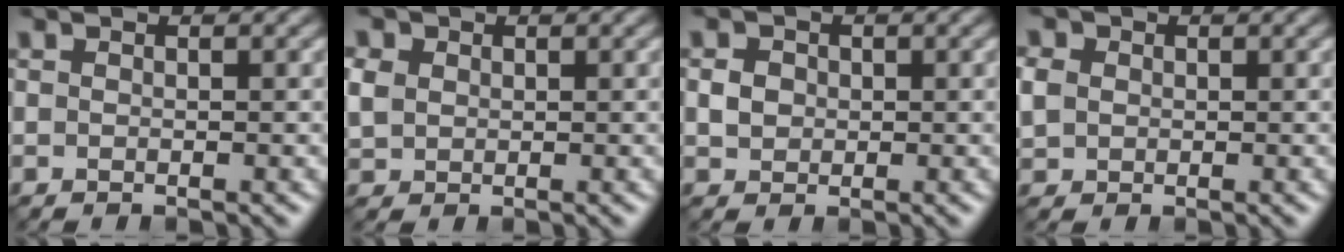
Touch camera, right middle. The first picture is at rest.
{"total": 2.9, "force": [0.8, 2.4, 1.3], "torque": [-0.054, 0.017, 0.014]}
{"total": 1.6, "force": [0.2, 1.4, 0.7], "torque": [-0.014, 0.002, 0.000]}
{"total": 2.9, "force": [0.5, 2.5, 1.3], "torque": [-0.052, 0.016, 0.010]}